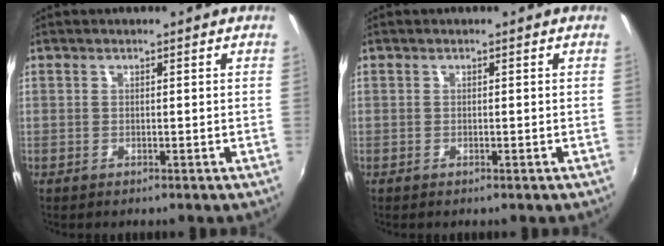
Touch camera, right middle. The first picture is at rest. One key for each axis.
{"total": 0.0}